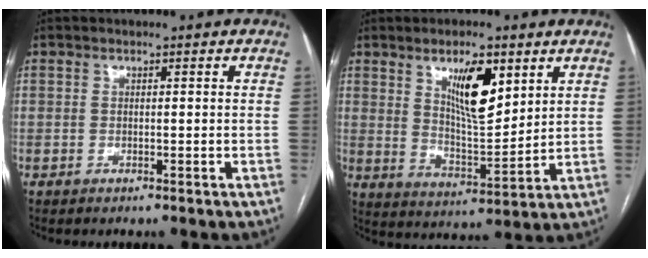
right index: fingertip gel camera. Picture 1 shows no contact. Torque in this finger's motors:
{"motor_torque": [1.09, 0.95, 0.42, 0.10]}